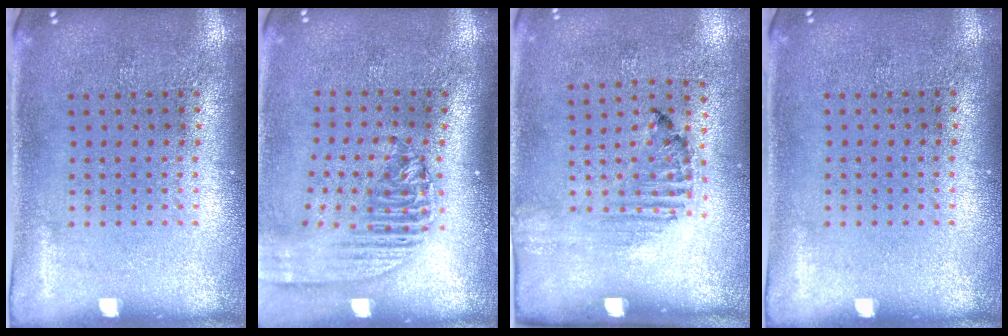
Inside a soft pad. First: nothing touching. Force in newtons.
{"total": 2.2, "press": 1.7, "slide": 1.3}
{"total": 1.5, "press": 1.2, "slide": 0.8}
{"total": 0.0}